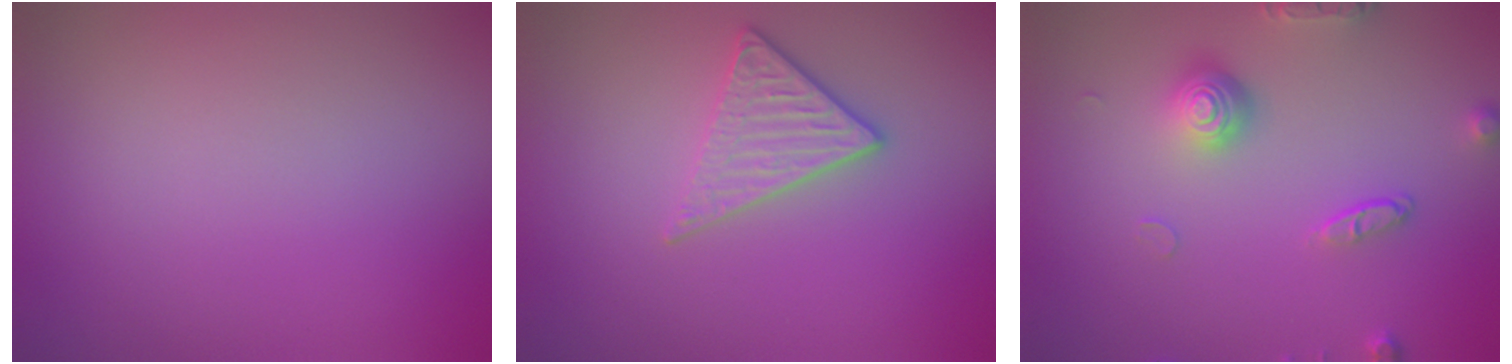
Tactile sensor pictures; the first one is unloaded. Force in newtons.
{"total": 2.7, "press": 2.5, "slide": 1.1}
{"total": 4.2, "press": 3.0, "slide": 2.9}